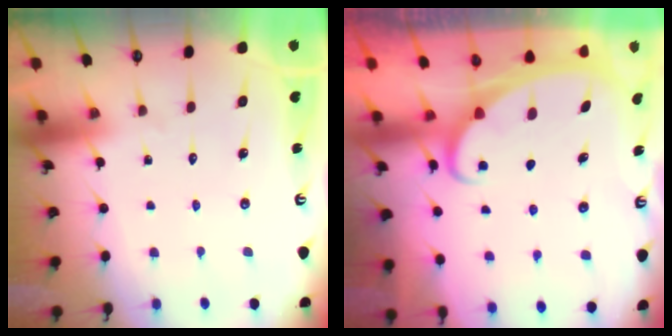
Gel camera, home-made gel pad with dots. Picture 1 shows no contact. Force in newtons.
{"total": 2.4, "press": 2.3, "slide": 0.3}